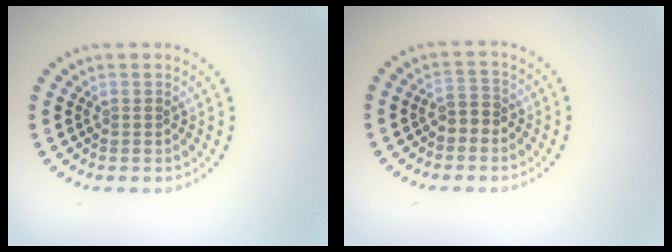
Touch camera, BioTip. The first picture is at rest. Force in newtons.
{"total": 1.8, "press": 1.6, "slide": 0.7}